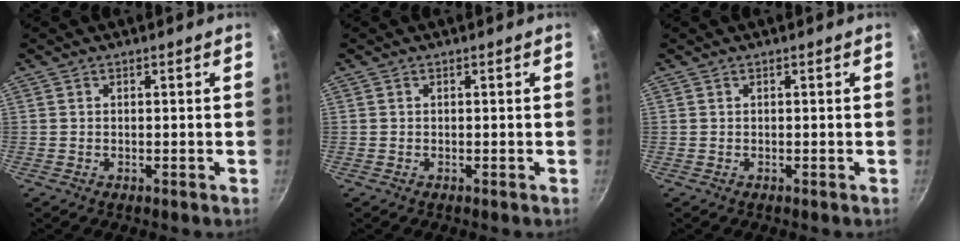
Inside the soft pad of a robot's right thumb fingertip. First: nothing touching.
{"total": 0.0}
{"total": 0.0}